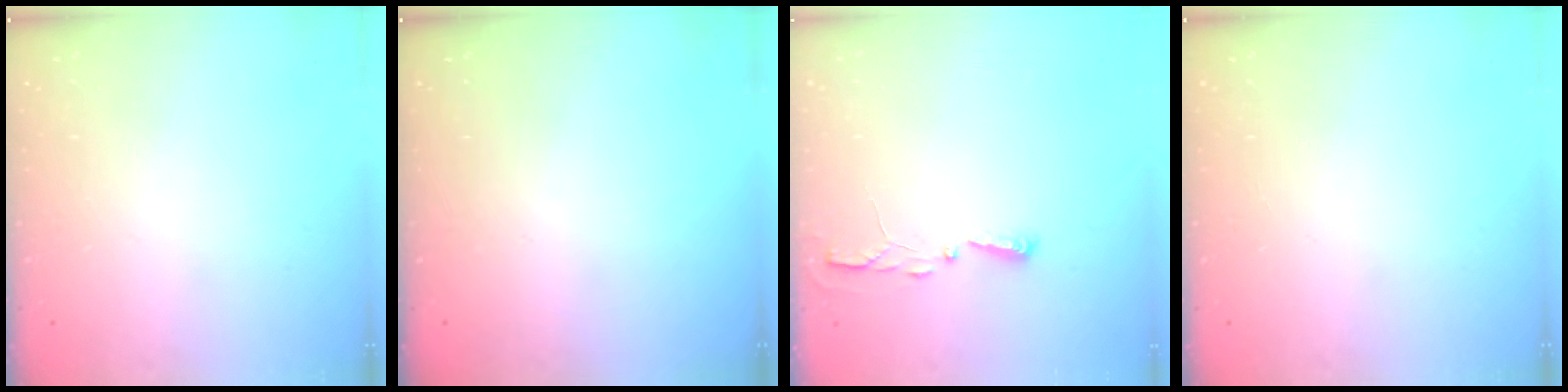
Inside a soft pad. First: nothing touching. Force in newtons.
{"total": 0.0}
{"total": 3.5, "press": 3.5, "slide": 0.5}
{"total": 0.0}